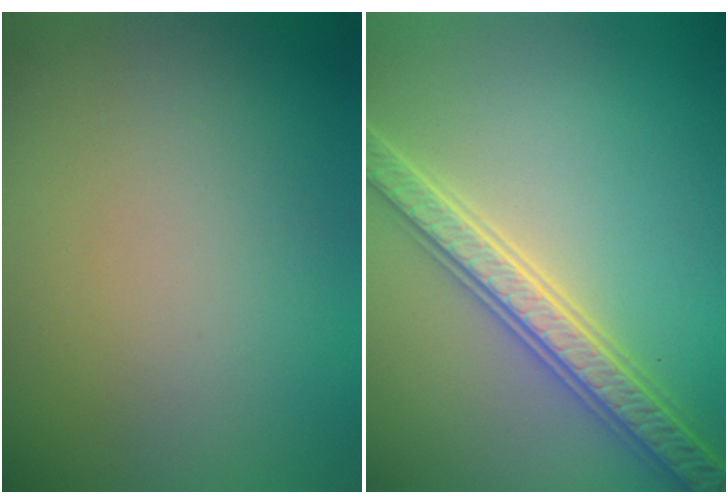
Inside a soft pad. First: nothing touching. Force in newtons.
{"total": 5.5, "press": 5.4, "slide": 1.1}